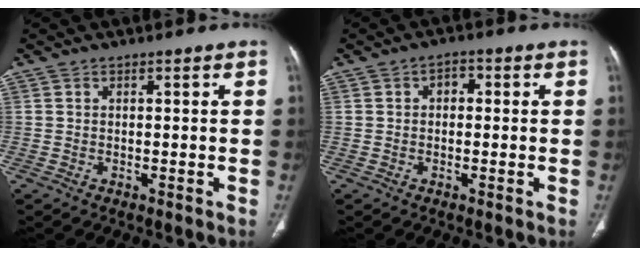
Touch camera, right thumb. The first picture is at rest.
{"total": 2.5, "force": [0.3, 1.7, 1.7], "torque": [-0.016, 0.011, 0.000]}